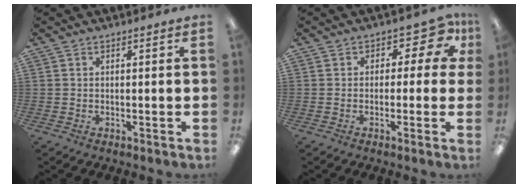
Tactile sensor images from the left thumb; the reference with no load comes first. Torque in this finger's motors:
{"motor_torque": [-0.03, 0.37, 0.01, -0.16, -0.03]}